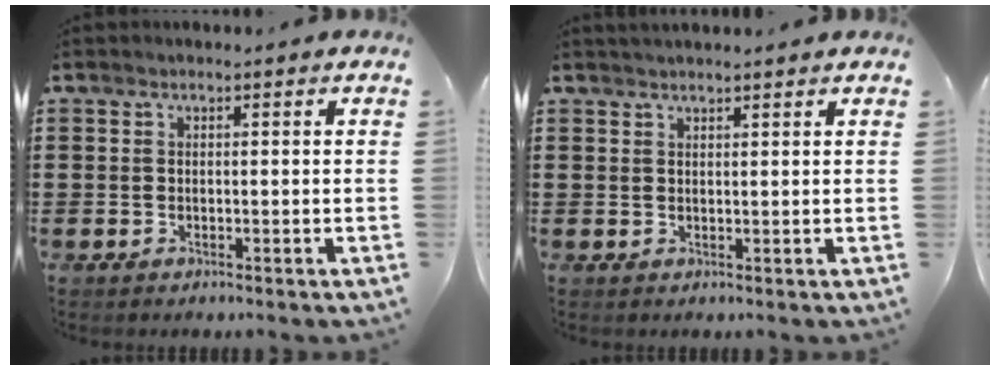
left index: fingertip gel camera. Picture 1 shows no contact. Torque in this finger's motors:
{"motor_torque": [0.02, 0.00, 0.17, 0.00]}